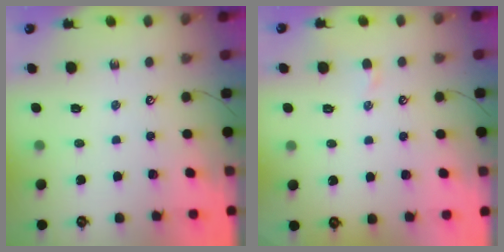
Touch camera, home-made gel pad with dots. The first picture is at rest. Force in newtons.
{"total": 0.7, "press": 0.6, "slide": 0.5}